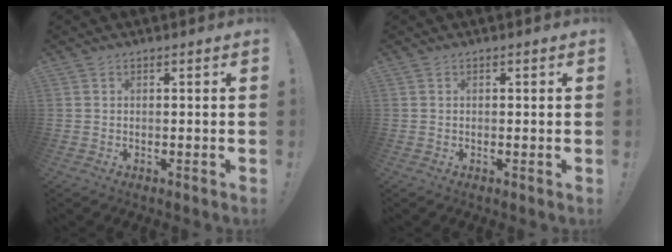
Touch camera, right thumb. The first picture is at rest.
{"total": 0.6, "force": [0.5, 0.3, 0.1], "torque": [0.002, 0.000, 0.009]}